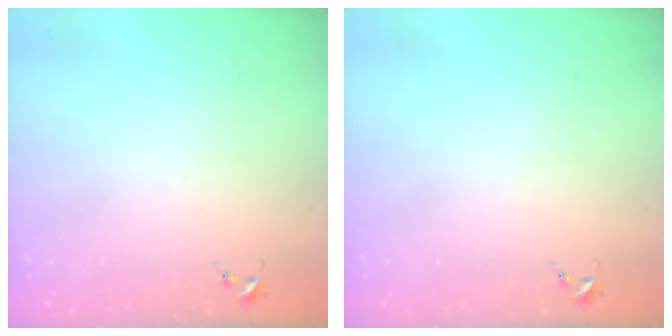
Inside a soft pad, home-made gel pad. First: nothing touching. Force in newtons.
{"total": 0.0}